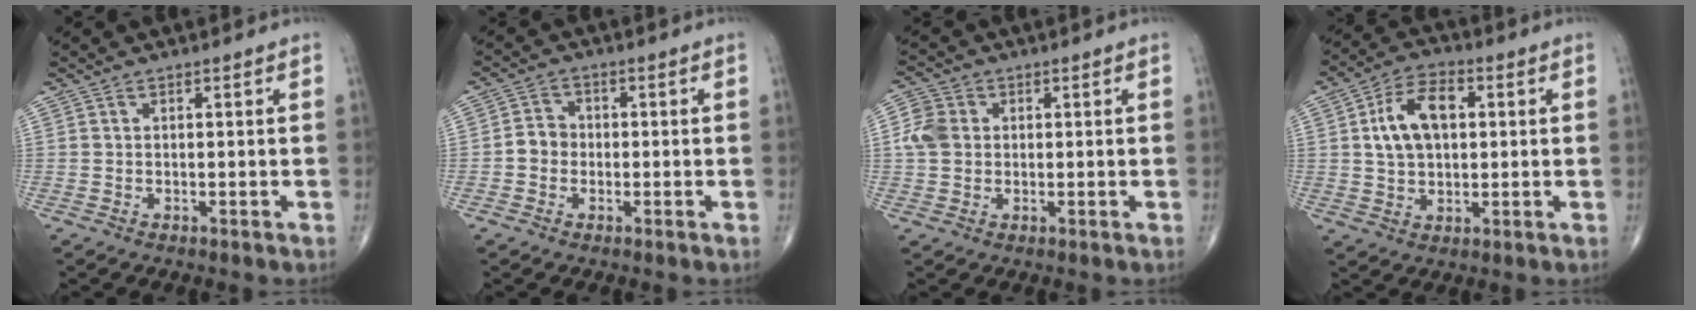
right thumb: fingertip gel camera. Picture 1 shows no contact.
{"total": 3.8, "force": [-0.8, 3.3, 1.6], "torque": [-0.012, 0.013, -0.023]}
{"total": 5.6, "force": [0.6, 4.7, 3.0], "torque": [-0.057, 0.008, 0.006]}
{"total": 10.8, "force": [2.0, 6.8, 8.2], "torque": [-0.135, 0.012, 0.032]}